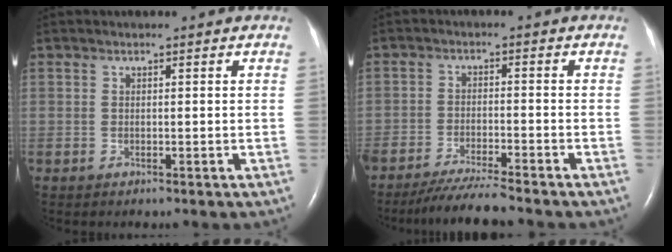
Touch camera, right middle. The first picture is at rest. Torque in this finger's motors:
{"motor_torque": [1.15, -0.99, 0.18, 0.12]}